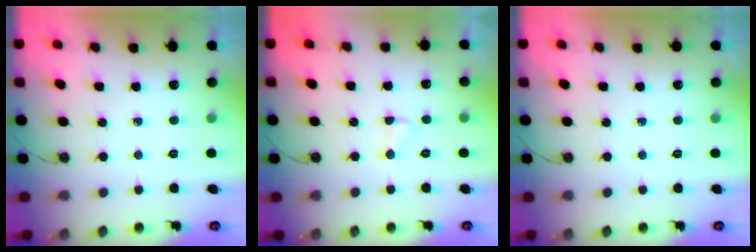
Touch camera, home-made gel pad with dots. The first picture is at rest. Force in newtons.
{"total": 3.6, "press": 3.6, "slide": 0.4}
{"total": 0.0}